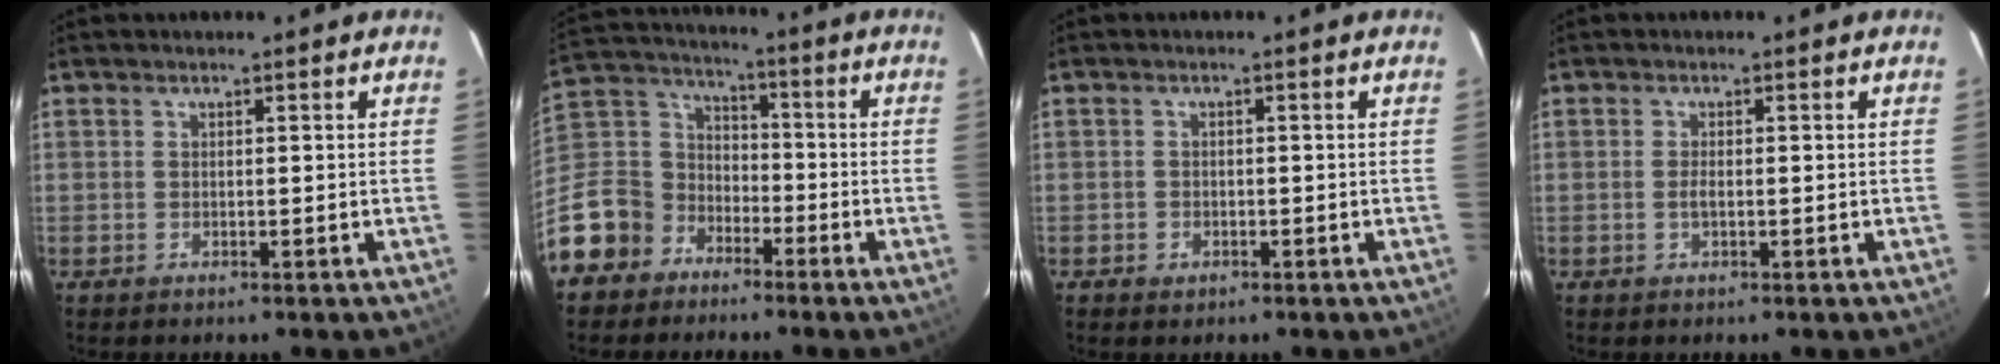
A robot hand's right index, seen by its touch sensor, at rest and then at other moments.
{"total": 13.3, "force": [-8.2, 10.2, 1.9], "torque": [-0.083, 0.048, -0.156]}
{"total": 1.8, "force": [-0.9, 1.5, 0.4], "torque": [-0.007, 0.001, -0.013]}
{"total": 1.2, "force": [-0.3, 0.3, 1.1], "torque": [-0.023, -0.001, -0.007]}